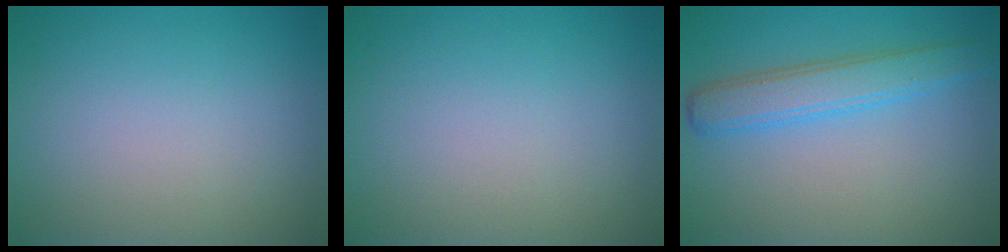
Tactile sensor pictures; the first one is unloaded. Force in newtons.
{"total": 0.0}
{"total": 3.7, "press": 3.7, "slide": 0.1}